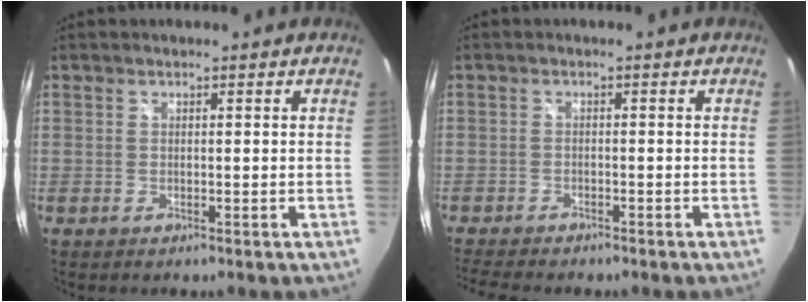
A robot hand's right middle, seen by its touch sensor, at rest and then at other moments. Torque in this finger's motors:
{"motor_torque": [1.10, -1.04, 0.15, 0.06]}